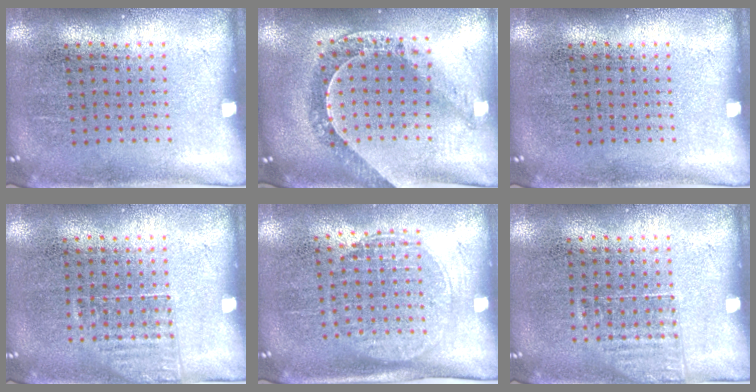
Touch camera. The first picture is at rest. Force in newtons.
{"total": 1.0, "press": 1.0, "slide": 0.1}
{"total": 0.0}
{"total": 1.2, "press": 0.9, "slide": 0.7}
{"total": 1.5, "press": 1.3, "slide": 0.8}
{"total": 1.2, "press": 0.9, "slide": 0.7}